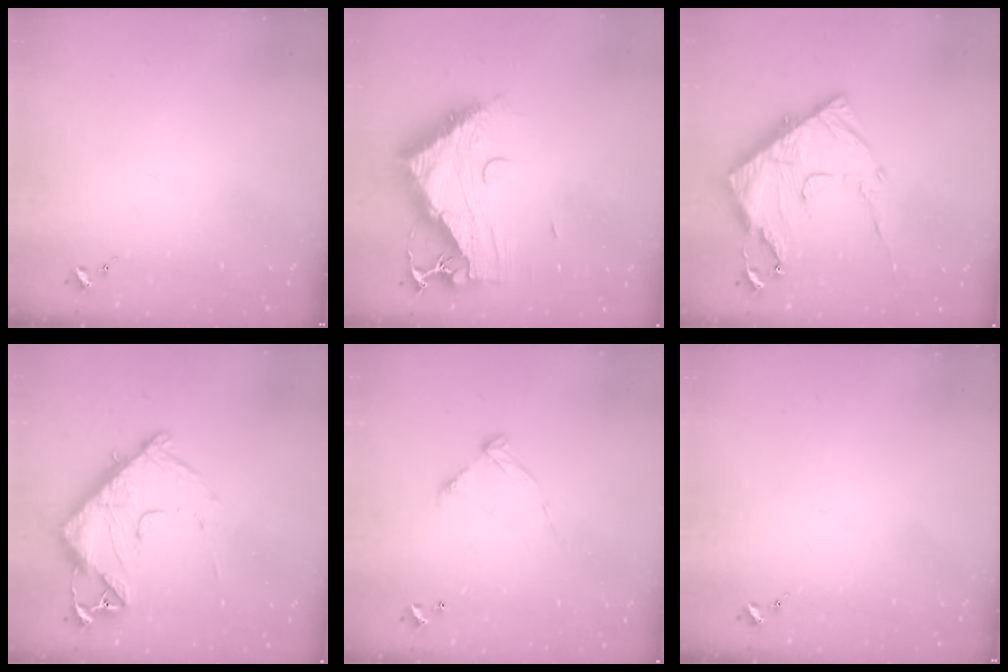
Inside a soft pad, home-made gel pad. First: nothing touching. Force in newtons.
{"total": 15.7, "press": 15.6, "slide": 1.5}
{"total": 20.8, "press": 20.7, "slide": 2.0}
{"total": 15.0, "press": 14.9, "slide": 1.6}
{"total": 5.8, "press": 5.8, "slide": 0.4}
{"total": 0.0}